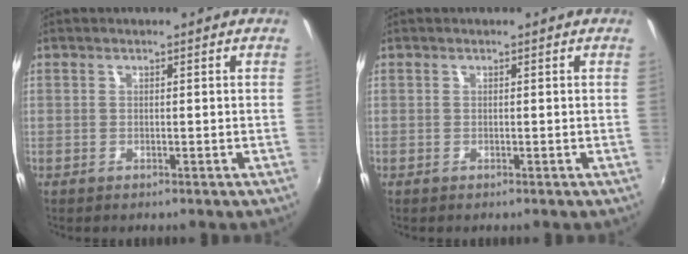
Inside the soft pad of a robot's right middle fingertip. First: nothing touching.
{"total": 0.0}